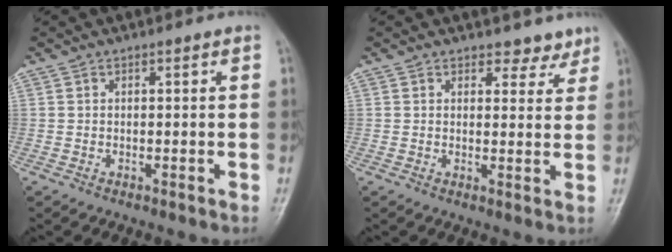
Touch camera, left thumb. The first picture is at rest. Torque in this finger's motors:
{"motor_torque": [-0.12, 0.01, -0.44, -0.21, 0.04]}